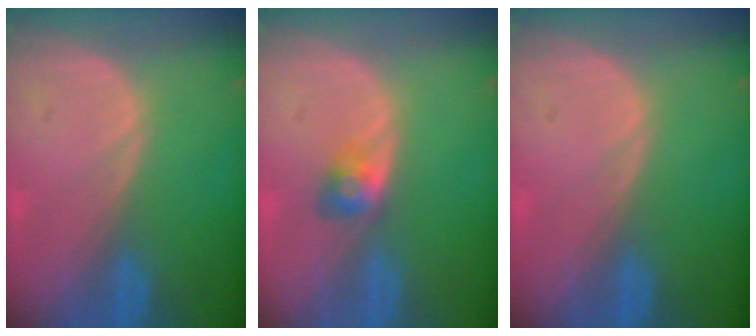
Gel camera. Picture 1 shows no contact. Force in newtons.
{"total": 2.7, "press": 2.5, "slide": 1.1}
{"total": 0.0}